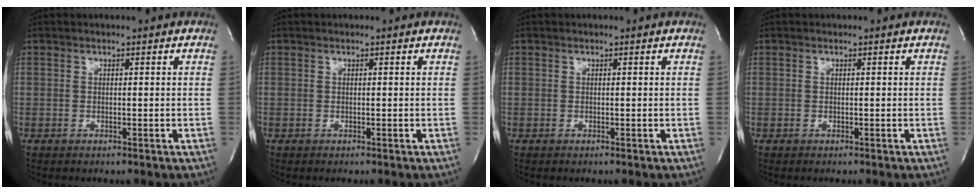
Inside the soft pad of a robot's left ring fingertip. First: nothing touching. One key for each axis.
{"total": 0.0}
{"total": 0.0}
{"total": 0.0}